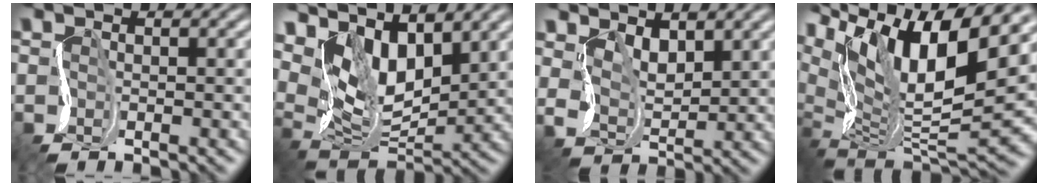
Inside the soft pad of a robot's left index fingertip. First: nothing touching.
{"total": 9.9, "force": [5.7, 5.0, 6.3], "torque": [-0.120, 0.001, 0.102]}
{"total": 3.8, "force": [2.8, 1.7, 1.8], "torque": [-0.045, -0.004, 0.059]}
{"total": 13.8, "force": [6.2, 6.0, 10.9], "torque": [-0.195, 0.016, 0.116]}